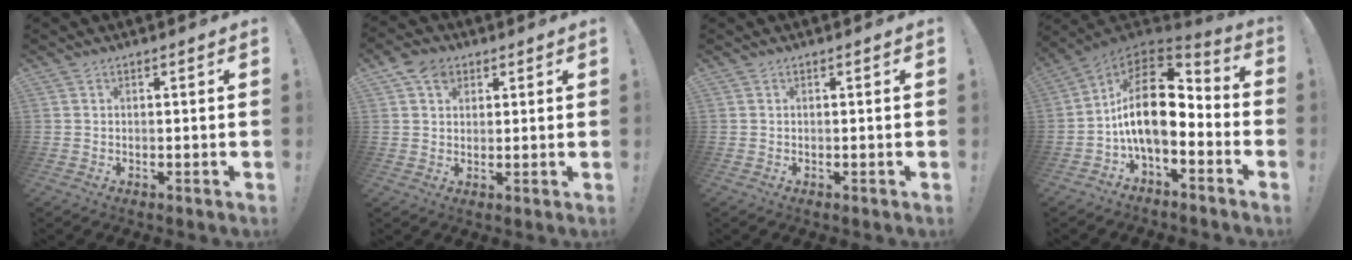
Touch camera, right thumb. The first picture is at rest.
{"total": 6.4, "force": [3.1, 4.8, 2.8], "torque": [-0.039, -0.006, 0.058]}
{"total": 0.0}
{"total": 18.5, "force": [1.3, 9.3, 15.9], "torque": [-0.282, 0.001, 0.026]}